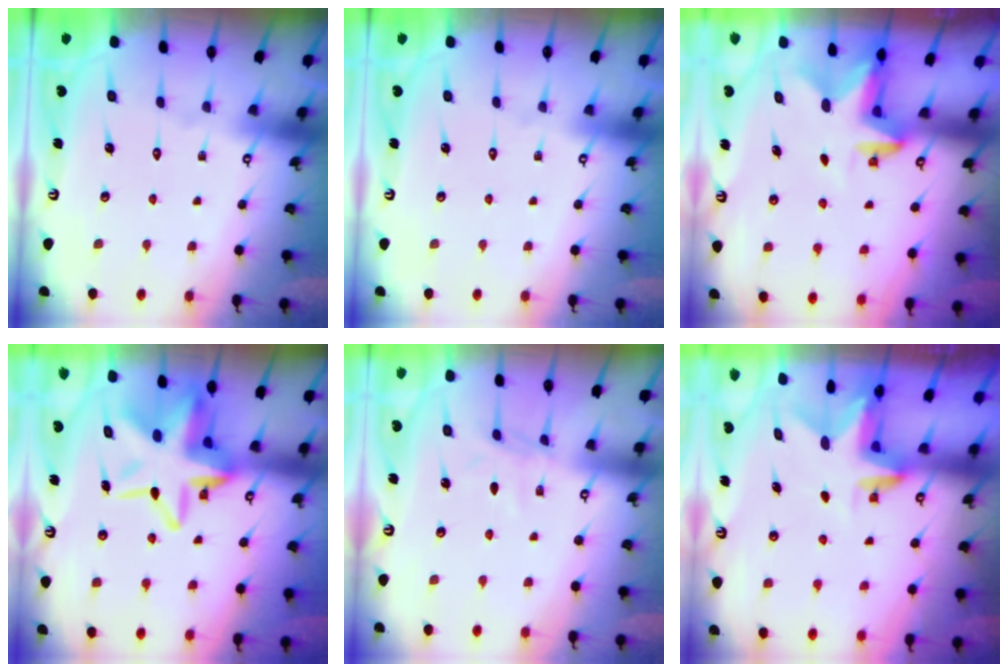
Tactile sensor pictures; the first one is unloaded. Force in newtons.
{"total": 0.0}
{"total": 2.8, "press": 2.8, "slide": 0.5}
{"total": 17.3, "press": 17.1, "slide": 3.1}
{"total": 6.1, "press": 6.1, "slide": 0.6}
{"total": 2.9, "press": 2.9, "slide": 0.2}